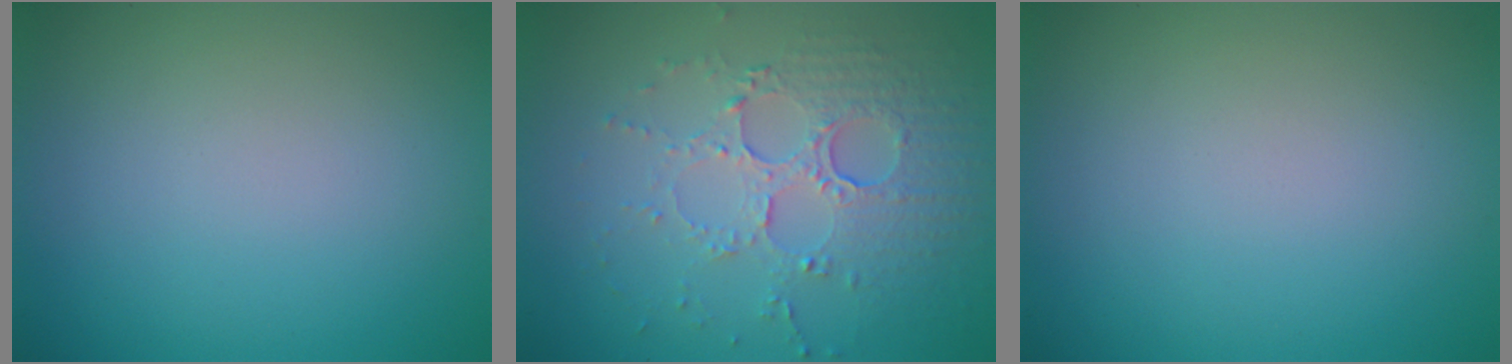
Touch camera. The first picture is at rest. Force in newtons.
{"total": 5.5, "press": 3.7, "slide": 4.1}
{"total": 0.0}